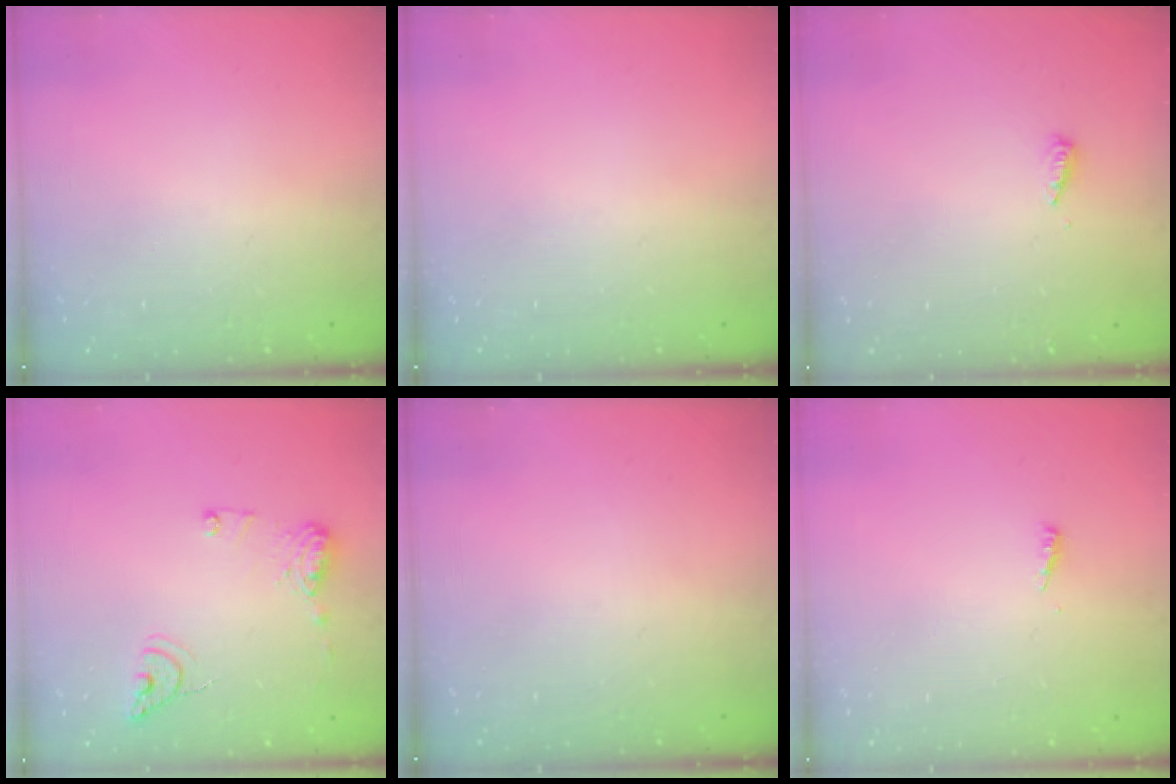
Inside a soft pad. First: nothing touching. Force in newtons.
{"total": 0.0}
{"total": 3.6, "press": 3.6, "slide": 0.3}
{"total": 10.4, "press": 10.3, "slide": 0.9}
{"total": 0.0}
{"total": 3.5, "press": 3.4, "slide": 0.3}